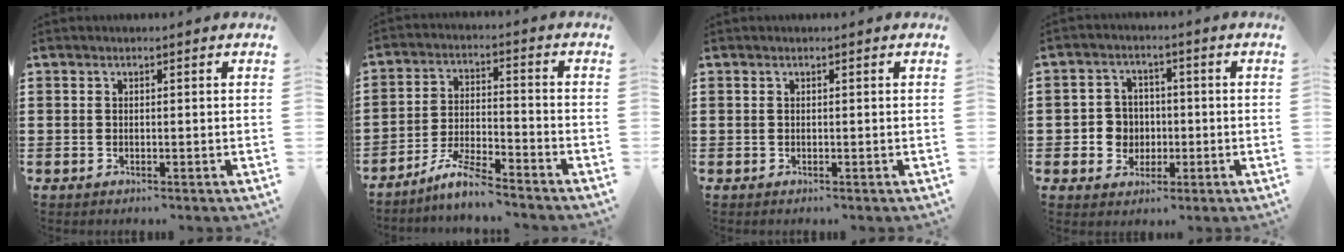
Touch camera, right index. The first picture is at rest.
{"total": 6.2, "force": [-5.6, 0.3, 2.7], "torque": [-0.065, -0.003, -0.112]}
{"total": 0.0}
{"total": 4.4, "force": [-0.7, 4.2, 1.3], "torque": [-0.040, 0.011, -0.017]}